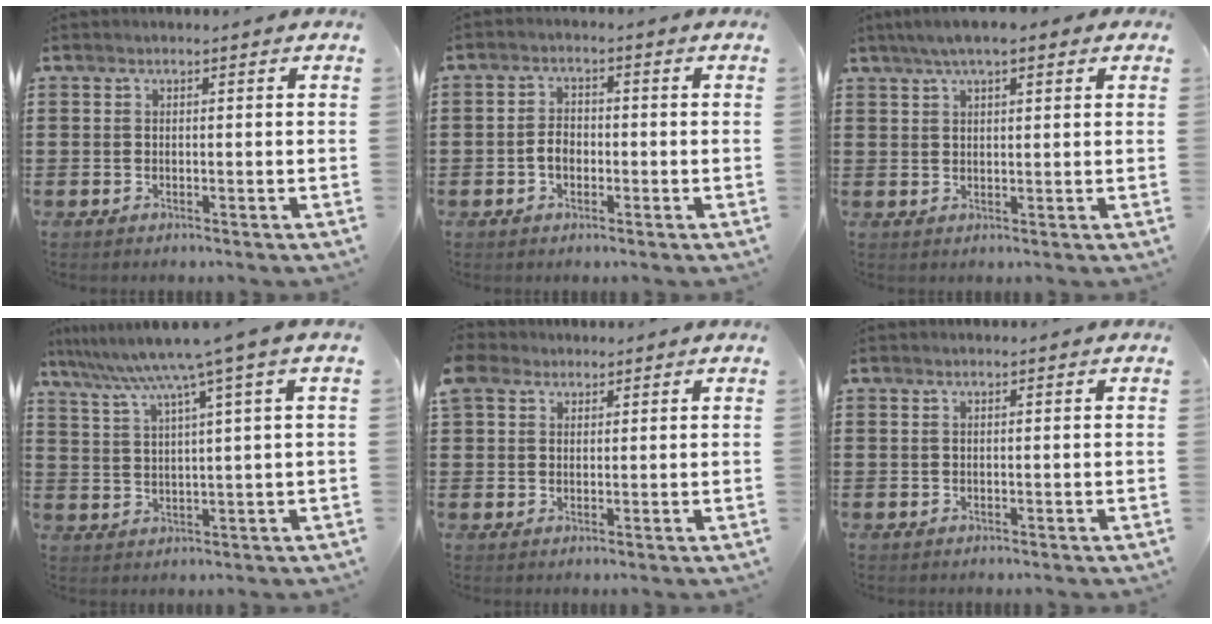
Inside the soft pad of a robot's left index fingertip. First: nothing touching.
{"total": 2.8, "force": [-0.8, 1.9, 1.9], "torque": [-0.047, 0.002, -0.019]}
{"total": 4.3, "force": [2.7, 1.2, 3.1], "torque": [-0.064, 0.009, 0.048]}
{"total": 6.9, "force": [4.5, -1.0, 5.2], "torque": [-0.116, -0.030, 0.070]}
{"total": 3.8, "force": [2.4, 2.8, 0.9], "torque": [-0.036, 0.015, 0.046]}
{"total": 0.0}